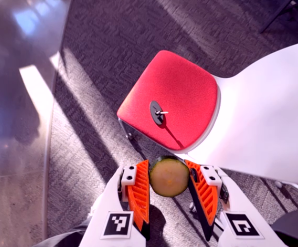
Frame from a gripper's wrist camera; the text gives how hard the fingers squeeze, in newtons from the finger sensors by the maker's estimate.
{"total": 7.5, "left": 7.9, "right": 7.2}